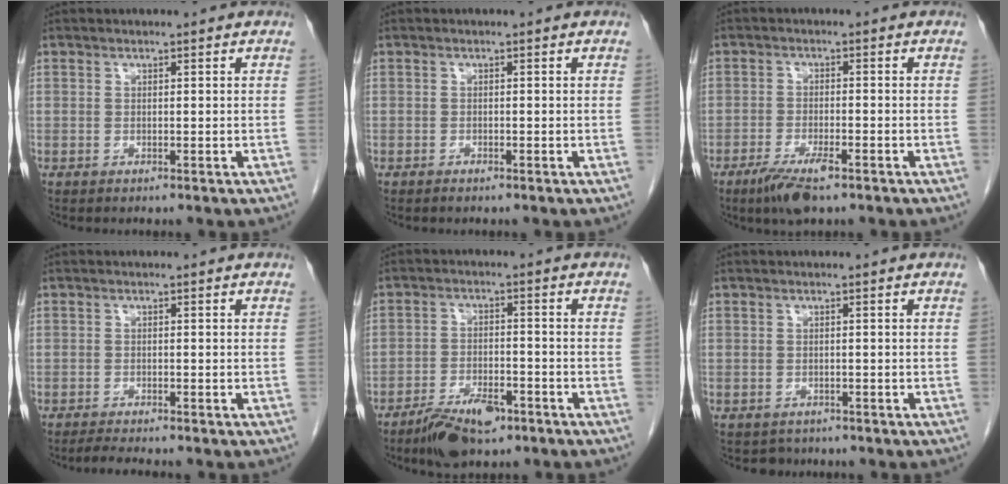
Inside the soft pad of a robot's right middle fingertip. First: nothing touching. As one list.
[{"total": 0.7, "force": [-0.6, 0.0, 0.4], "torque": [-0.010, -0.002, -0.008]}, {"total": 5.7, "force": [-3.8, 0.9, 4.1], "torque": [-0.083, -0.011, -0.064]}, {"total": 2.7, "force": [-2.5, -0.2, 1.1], "torque": [-0.029, -0.013, -0.042]}, {"total": 7.3, "force": [-5.0, 2.5, 4.6], "torque": [-0.086, -0.005, -0.085]}, {"total": 1.7, "force": [-1.4, 0.9, -0.3], "torque": [-0.005, -0.002, -0.021]}]